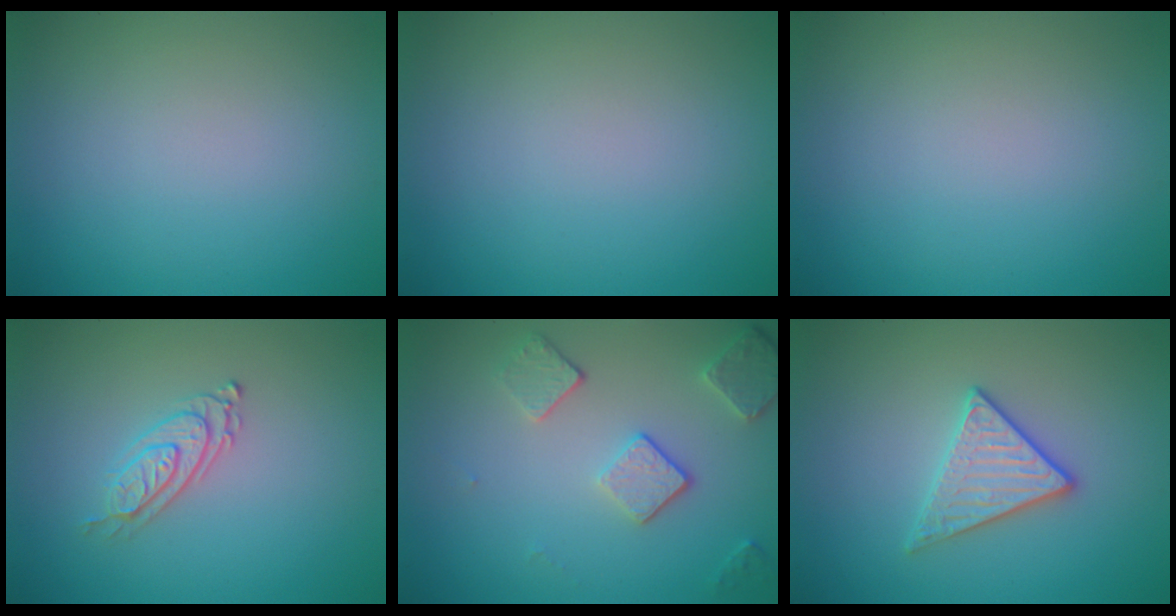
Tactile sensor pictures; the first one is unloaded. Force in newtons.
{"total": 0.0}
{"total": 0.0}
{"total": 2.4, "press": 2.0, "slide": 1.4}
{"total": 3.7, "press": 2.9, "slide": 2.2}
{"total": 2.8, "press": 2.7, "slide": 0.6}